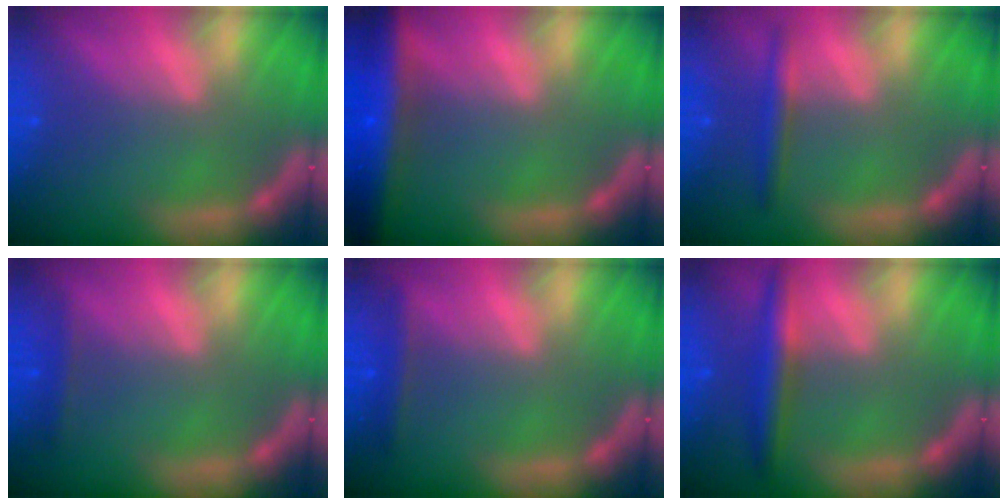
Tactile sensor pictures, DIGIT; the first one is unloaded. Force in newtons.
{"total": 9.0}
{"total": 2.4}
{"total": 1.4}
{"total": 1.9}
{"total": 4.0}